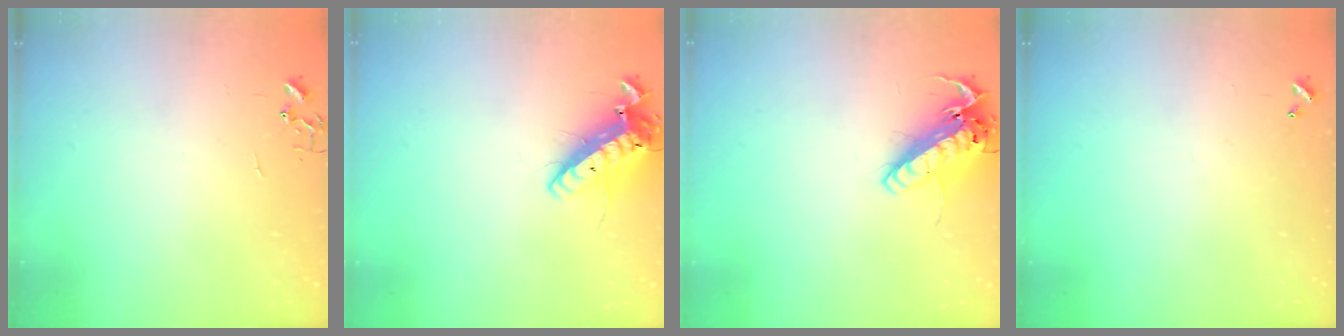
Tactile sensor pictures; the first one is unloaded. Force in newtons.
{"total": 14.7, "press": 14.4, "slide": 2.9}
{"total": 15.8, "press": 15.6, "slide": 2.7}
{"total": 0.0}